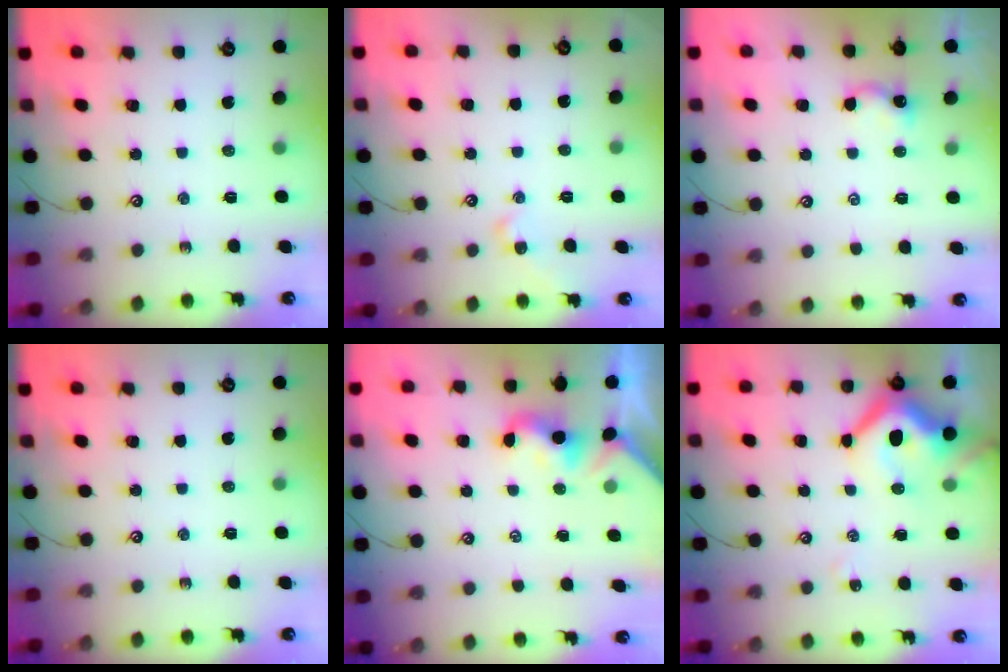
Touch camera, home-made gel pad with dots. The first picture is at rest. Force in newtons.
{"total": 2.0, "press": 1.9, "slide": 0.6}
{"total": 2.9, "press": 2.9, "slide": 0.3}
{"total": 0.0}
{"total": 2.1, "press": 2.1, "slide": 0.5}
{"total": 12.6, "press": 12.5, "slide": 1.5}